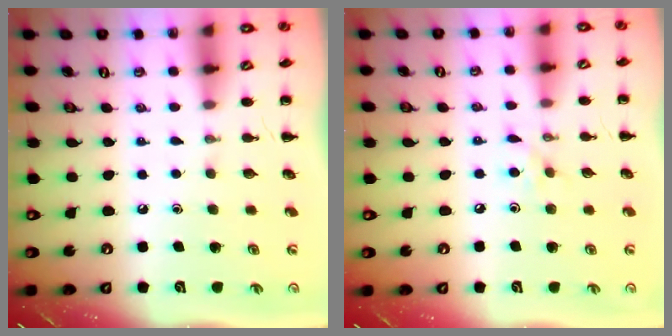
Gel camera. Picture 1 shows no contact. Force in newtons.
{"total": 3.8, "press": 3.5, "slide": 1.3}